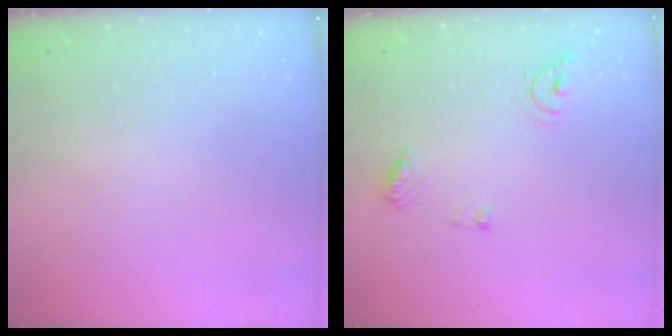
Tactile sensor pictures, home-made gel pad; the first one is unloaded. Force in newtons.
{"total": 8.3, "press": 8.2, "slide": 0.9}